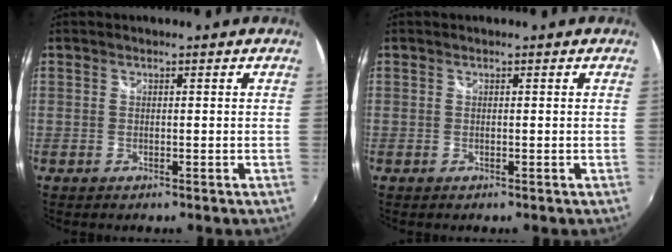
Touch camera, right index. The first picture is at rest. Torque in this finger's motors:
{"motor_torque": [-0.03, 0.02, 0.00, 0.00]}